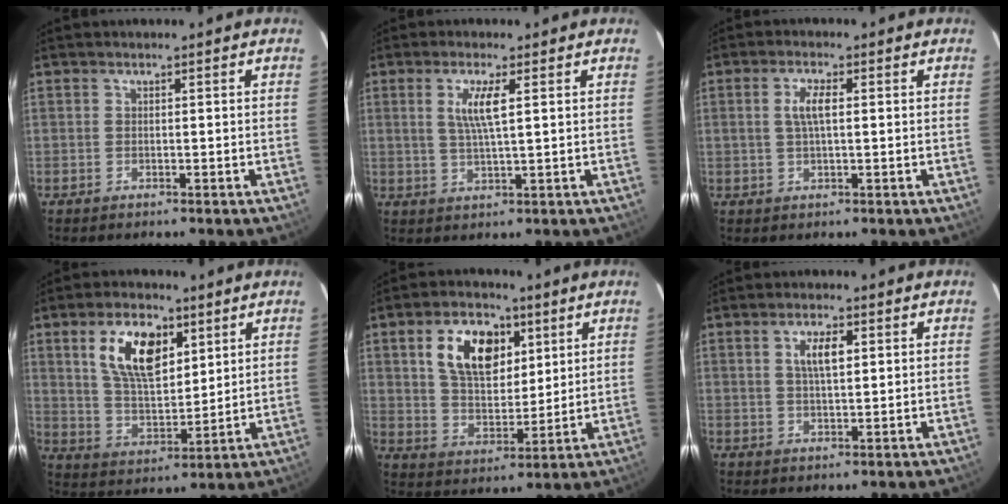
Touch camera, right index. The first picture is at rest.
{"total": 4.9, "force": [1.6, 0.3, 4.6], "torque": [-0.093, -0.005, 0.031]}
{"total": 3.7, "force": [0.6, 1.1, 3.5], "torque": [-0.069, 0.005, 0.014]}
{"total": 13.0, "force": [5.7, 6.6, 9.7], "torque": [-0.168, 0.009, 0.112]}
{"total": 13.0, "force": [5.1, 7.8, 9.1], "torque": [-0.158, 0.016, 0.096]}
{"total": 4.3, "force": [1.3, 1.5, 3.8], "torque": [-0.071, 0.006, 0.025]}